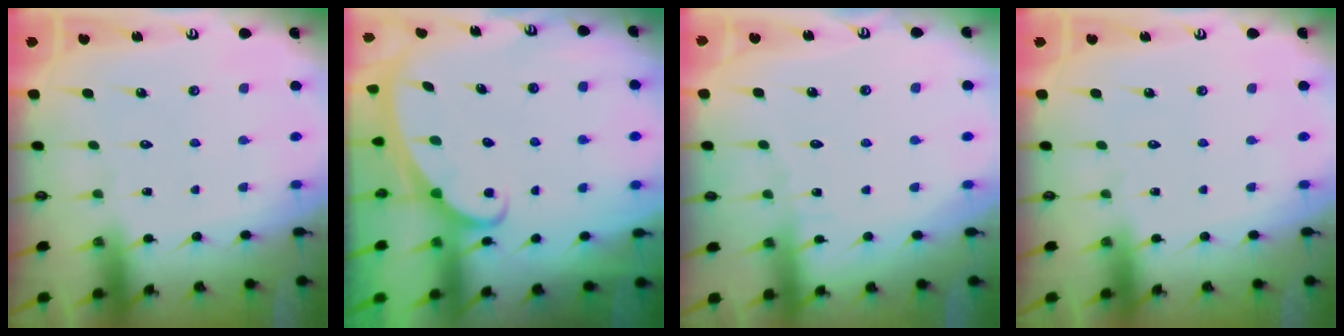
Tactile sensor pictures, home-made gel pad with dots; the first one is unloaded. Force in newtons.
{"total": 2.1, "press": 2.1, "slide": 0.2}
{"total": 3.9, "press": 3.8, "slide": 0.3}
{"total": 0.0}